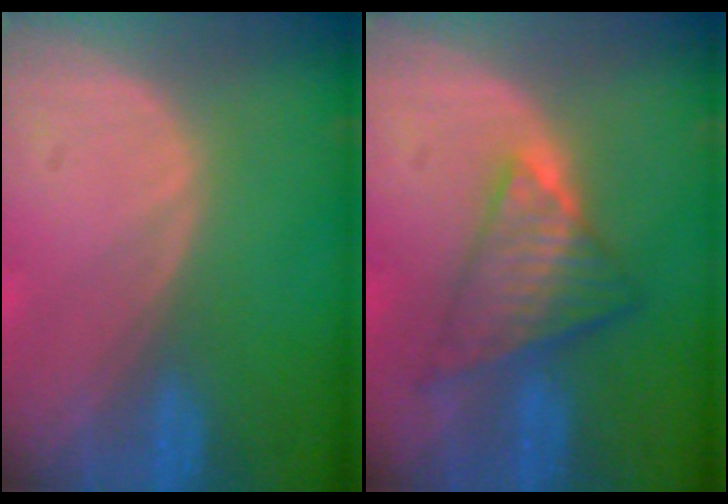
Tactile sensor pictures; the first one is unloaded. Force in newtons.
{"total": 7.0, "press": 6.6, "slide": 2.5}